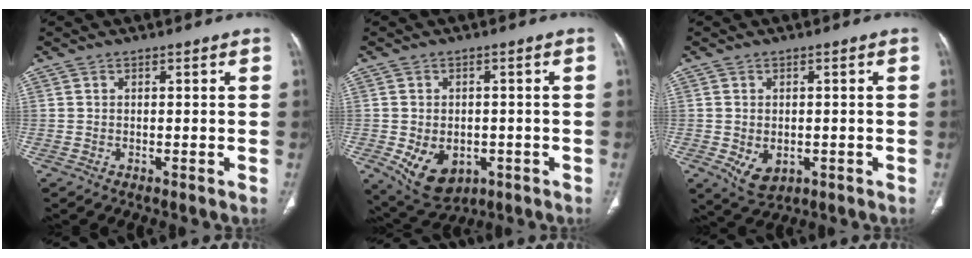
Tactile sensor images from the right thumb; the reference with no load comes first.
{"total": 9.9, "force": [-3.1, 7.0, 6.2], "torque": [-0.088, 0.005, -0.029]}
{"total": 5.3, "force": [-1.3, 3.7, 3.5], "torque": [-0.054, -0.001, -0.005]}